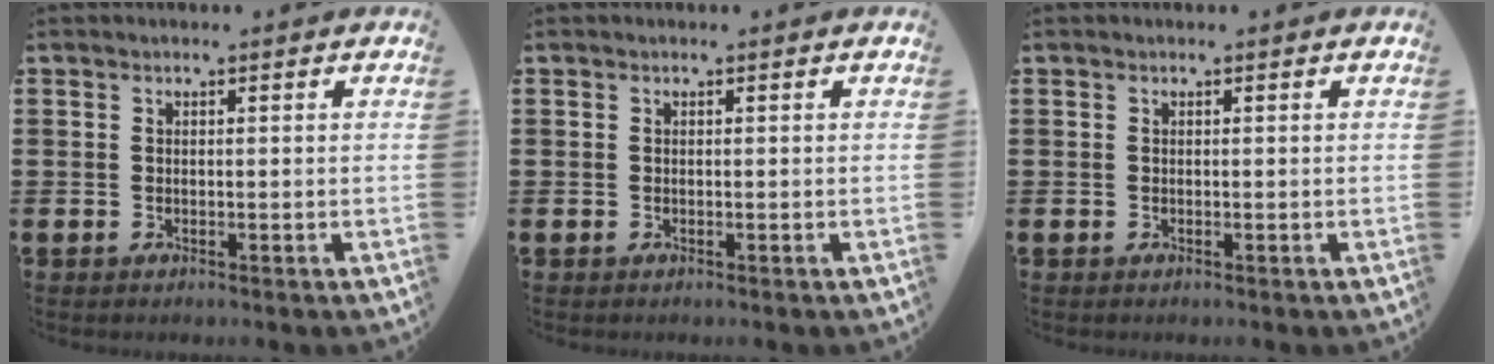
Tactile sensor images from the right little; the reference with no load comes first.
{"total": 0.0}
{"total": 0.0}